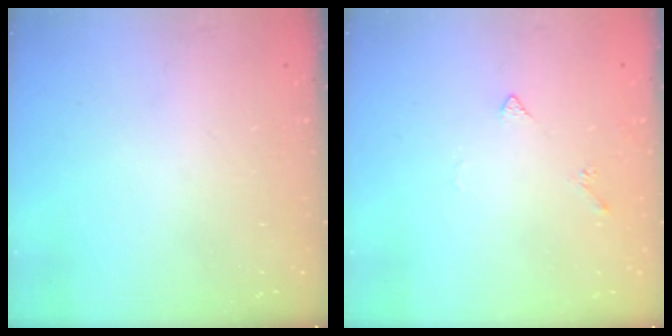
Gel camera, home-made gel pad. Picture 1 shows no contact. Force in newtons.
{"total": 3.3, "press": 3.2, "slide": 0.7}